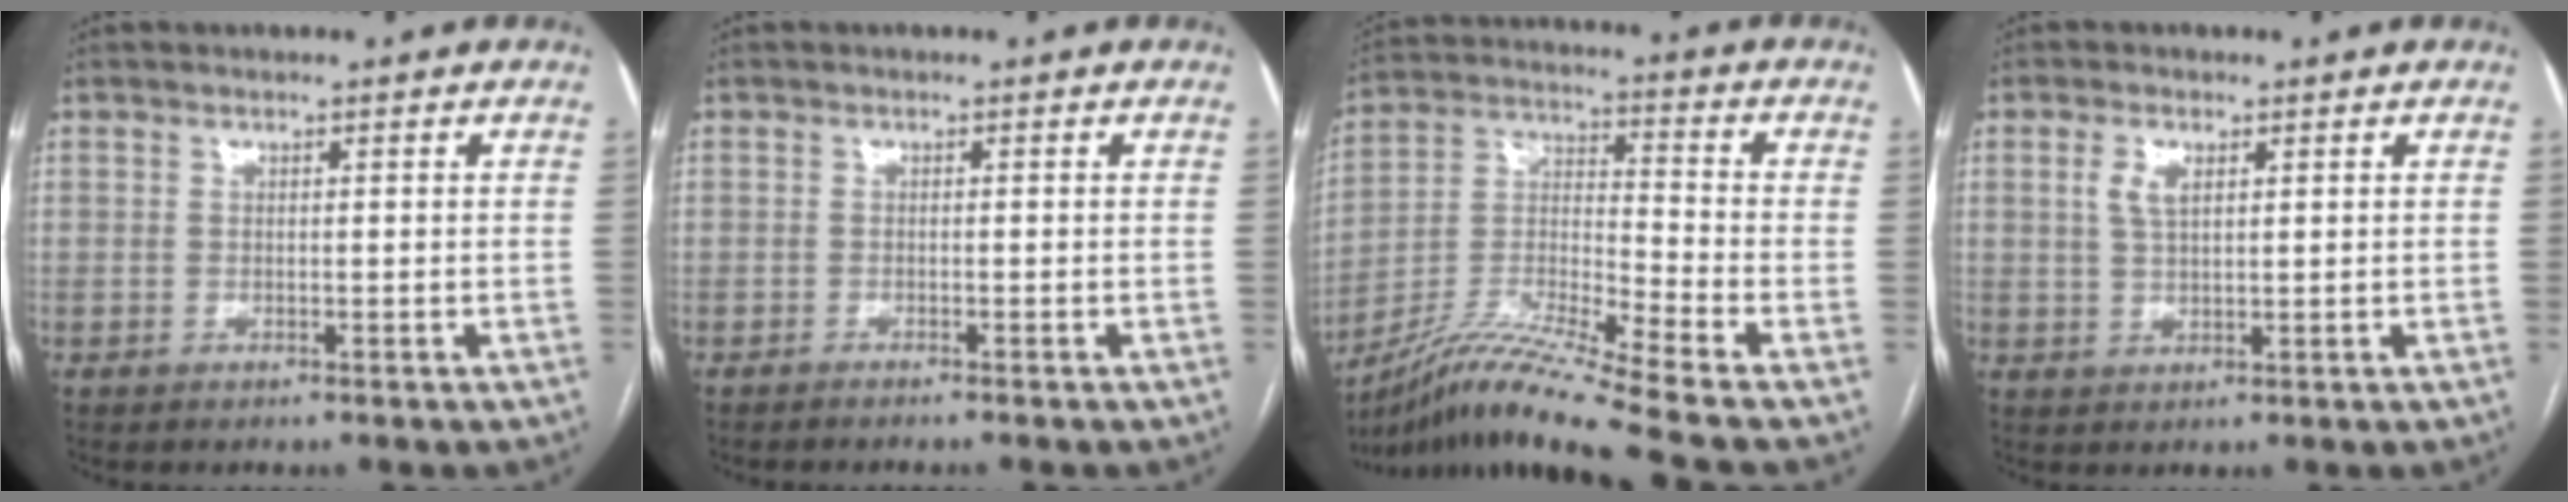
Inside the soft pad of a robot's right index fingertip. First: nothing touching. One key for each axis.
{"total": 2.5, "fx": -2.2, "fy": -0.3, "fz": 1.1, "tx": -0.012, "ty": 0.001, "tz": -0.027}
{"total": 15.7, "fx": -12.6, "fy": -2.1, "fz": 9.1, "tx": -0.184, "ty": -0.009, "tz": -0.230}
{"total": 3.2, "fx": 1.2, "fy": 1.4, "fz": 2.6, "tx": -0.056, "ty": 0.004, "tz": 0.026}